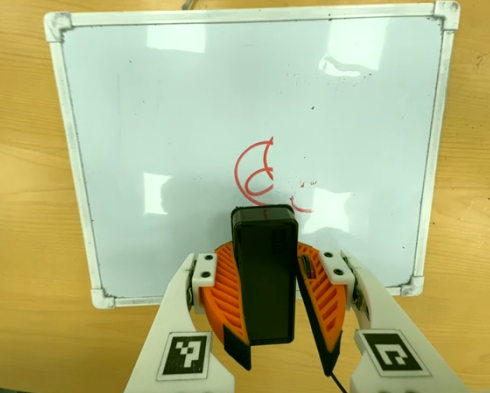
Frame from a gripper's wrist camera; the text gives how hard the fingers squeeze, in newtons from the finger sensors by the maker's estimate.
{"total": 10.7, "left": 11.1, "right": 10.3}